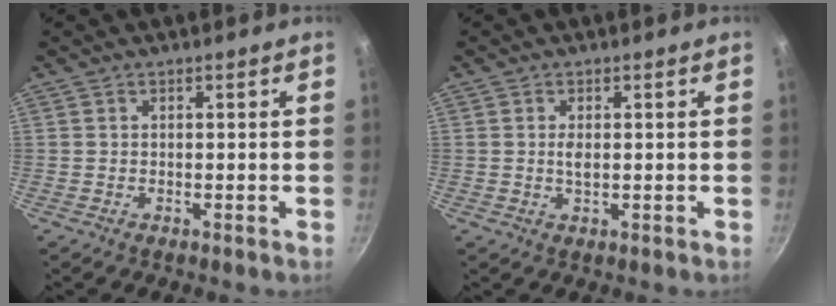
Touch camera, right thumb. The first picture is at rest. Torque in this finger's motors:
{"motor_torque": [0.61, 0.28, 0.36, -0.08, 0.04]}